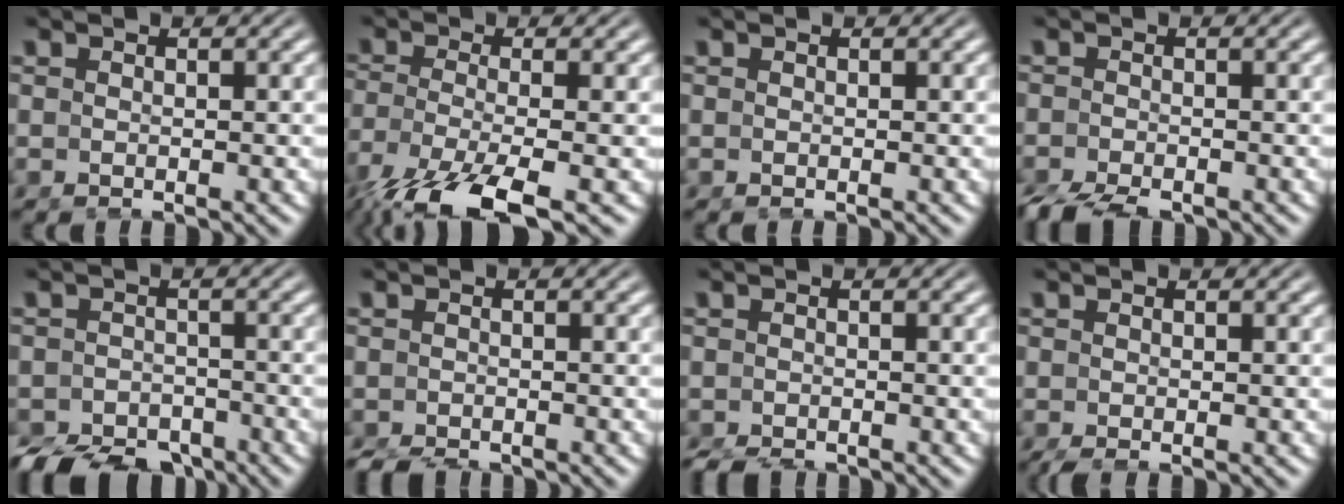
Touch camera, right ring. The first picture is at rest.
{"total": 6.9, "force": [-4.6, 2.1, 4.7], "torque": [-0.112, -0.041, -0.059]}
{"total": 0.0}
{"total": 3.4, "force": [-3.1, 1.0, 1.0], "torque": [-0.021, -0.020, -0.049]}
{"total": 7.5, "force": [-6.4, 3.4, 1.8], "torque": [-0.006, -0.023, -0.105]}
{"total": 3.3, "force": [-2.9, 1.4, 0.6], "torque": [-0.011, -0.019, -0.043]}
{"total": 2.8, "force": [-2.5, 1.3, 0.4], "torque": [-0.010, -0.018, -0.037]}
{"total": 1.1, "force": [-1.0, 0.2, 0.5], "torque": [-0.008, -0.008, -0.012]}